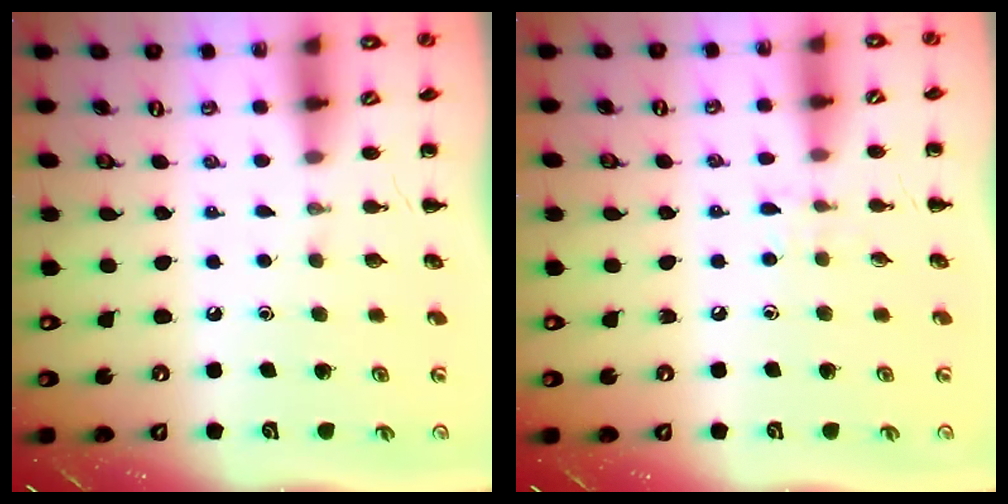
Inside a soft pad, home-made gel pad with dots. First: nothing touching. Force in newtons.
{"total": 4.4, "press": 4.0, "slide": 1.7}